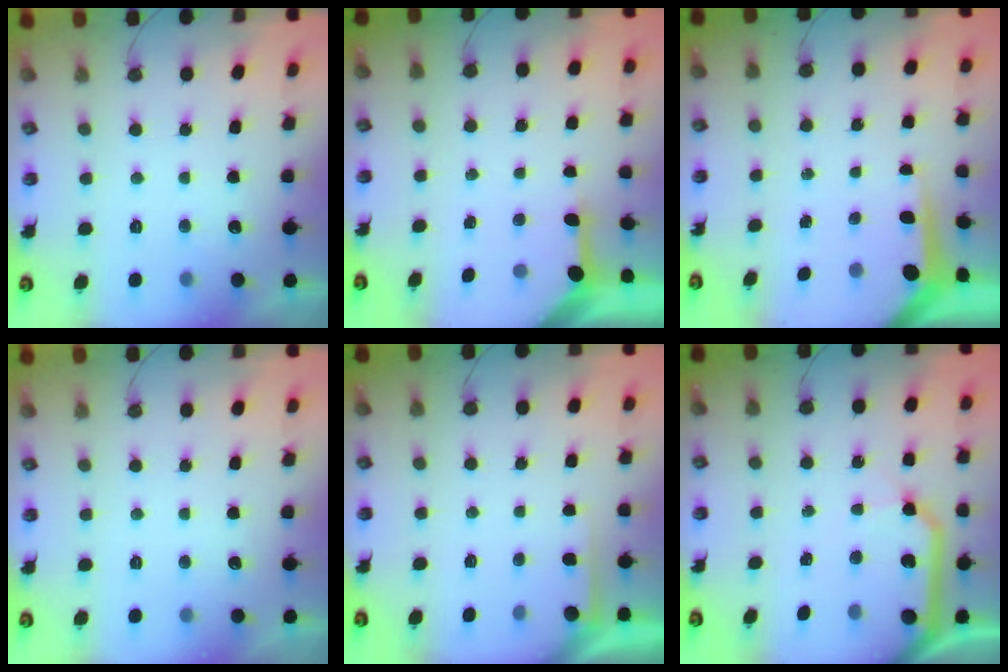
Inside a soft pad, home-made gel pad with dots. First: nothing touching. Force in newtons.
{"total": 3.4, "press": 3.4, "slide": 0.3}
{"total": 5.0, "press": 5.0, "slide": 0.5}
{"total": 0.0}
{"total": 2.4, "press": 2.4, "slide": 0.2}
{"total": 14.1, "press": 14.1, "slide": 1.0}